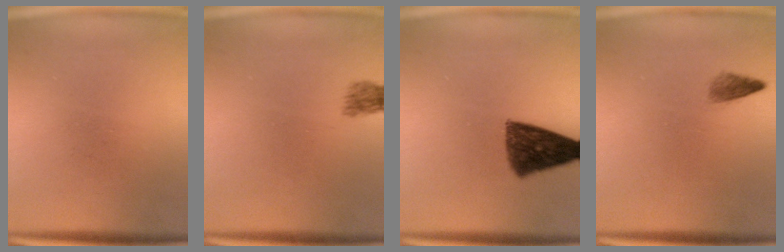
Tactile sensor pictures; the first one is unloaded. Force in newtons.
{"total": 2.1}
{"total": 9.7}
{"total": 1.5}